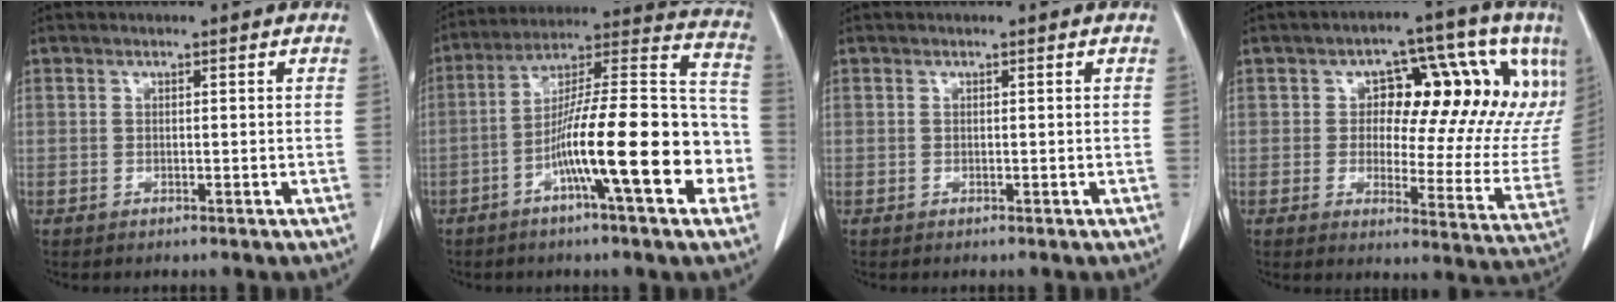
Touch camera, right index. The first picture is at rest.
{"total": 20.1, "force": [-6.6, 2.4, 18.9], "torque": [-0.267, 0.020, -0.106]}
{"total": 0.0}
{"total": 19.3, "force": [6.4, 8.5, 16.2], "torque": [-0.190, 0.029, 0.085]}